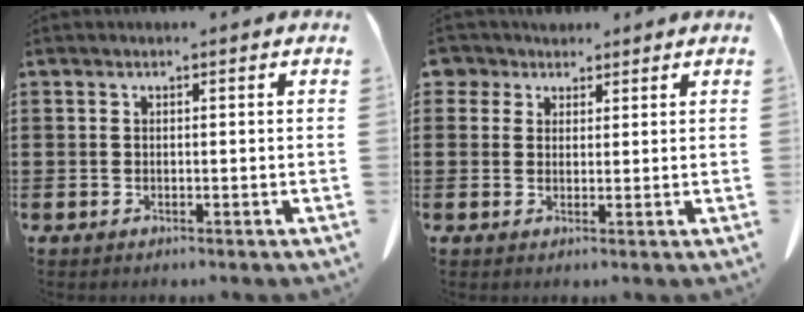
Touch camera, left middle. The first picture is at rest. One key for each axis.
{"total": 3.3, "fx": 2.3, "fy": 2.3, "fz": 0.6, "tx": -0.018, "ty": 0.009, "tz": 0.043}